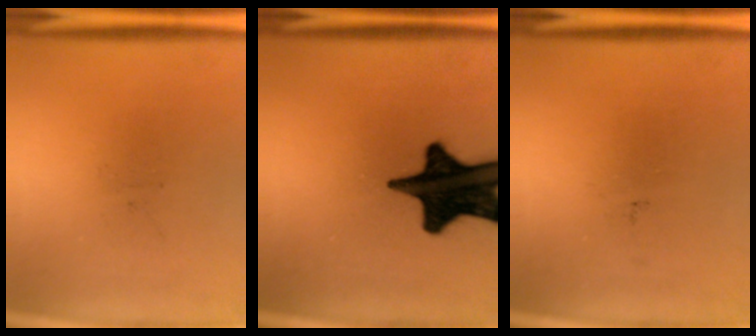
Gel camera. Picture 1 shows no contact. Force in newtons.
{"total": 18.9}
{"total": 0.0}